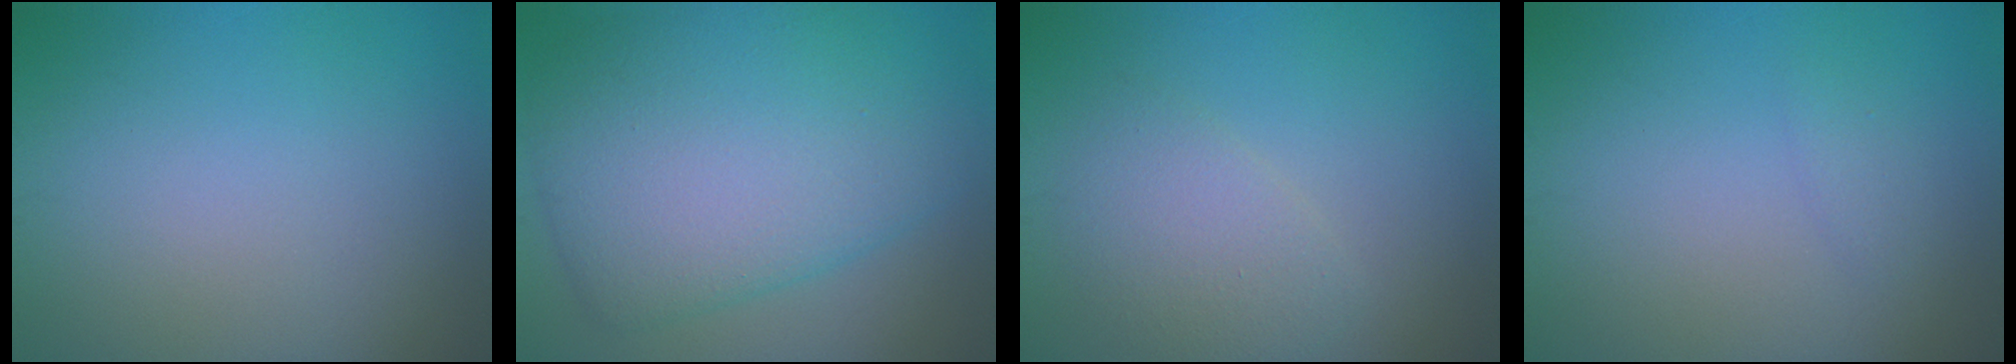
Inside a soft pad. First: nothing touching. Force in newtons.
{"total": 9.9, "press": 9.9, "slide": 0.2}
{"total": 2.6, "press": 2.6, "slide": 0.2}
{"total": 0.6, "press": 0.6, "slide": 0.0}